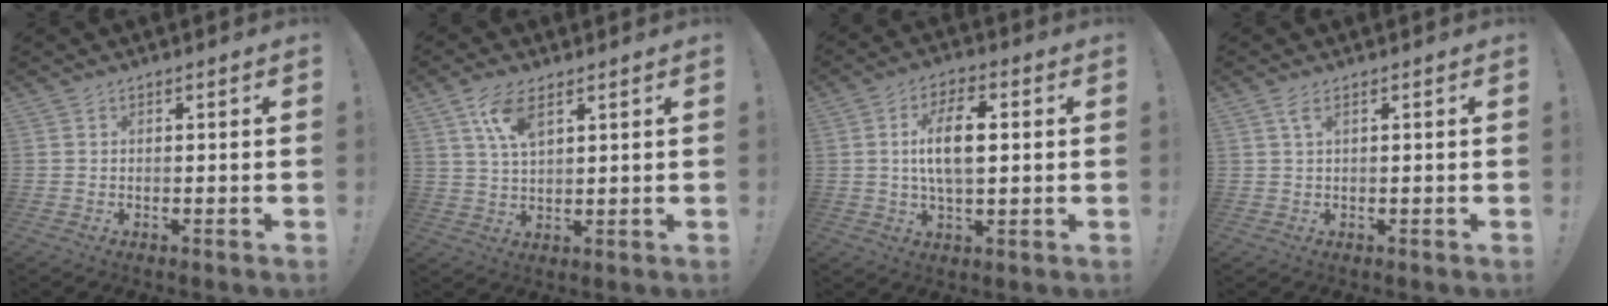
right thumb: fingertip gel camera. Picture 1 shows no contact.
{"total": 8.0, "force": [4.2, 3.2, 5.9], "torque": [-0.112, -0.015, 0.074]}
{"total": 10.7, "force": [1.6, 4.9, 9.4], "torque": [-0.170, 0.000, 0.022]}
{"total": 2.0, "force": [0.9, 0.3, 1.8], "torque": [-0.037, 0.002, 0.016]}